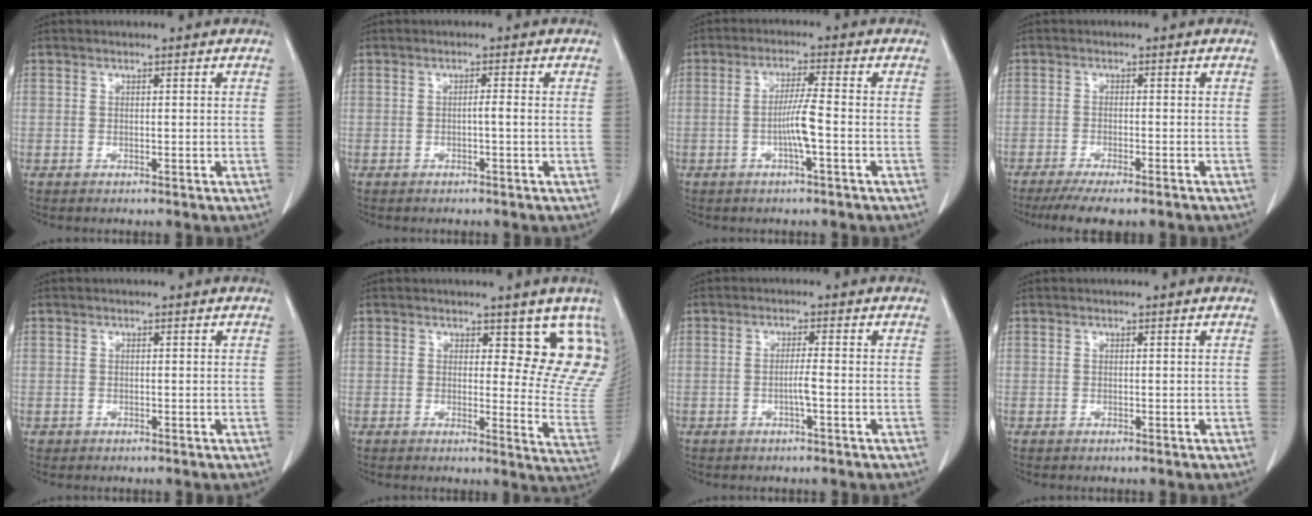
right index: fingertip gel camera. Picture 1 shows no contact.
{"total": 1.1, "force": [-0.2, -0.1, 1.1], "torque": [-0.017, 0.002, -0.004]}
{"total": 4.8, "force": [-1.2, -0.2, 4.6], "torque": [-0.090, 0.001, -0.025]}
{"total": 8.3, "force": [-6.7, 1.6, 4.7], "torque": [-0.062, -0.012, -0.101]}
{"total": 0.5, "force": [0.0, 0.5, -0.1], "torque": [0.008, 0.006, -0.004]}
{"total": 9.7, "force": [7.3, 3.5, 5.4], "torque": [-0.037, -0.035, 0.067]}
{"total": 2.2, "force": [-0.6, -0.2, 2.1], "torque": [-0.040, 0.000, -0.013]}
{"total": 0.0}